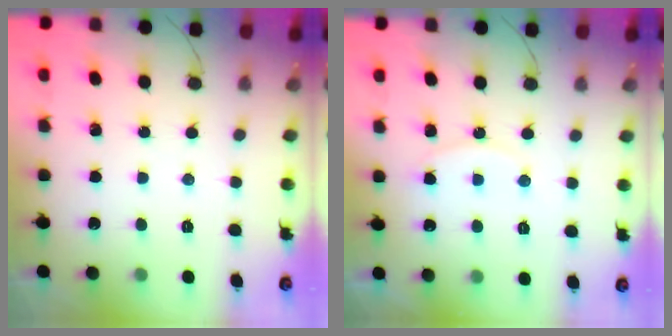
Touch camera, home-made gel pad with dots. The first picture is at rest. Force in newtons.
{"total": 7.5, "press": 7.5, "slide": 0.5}